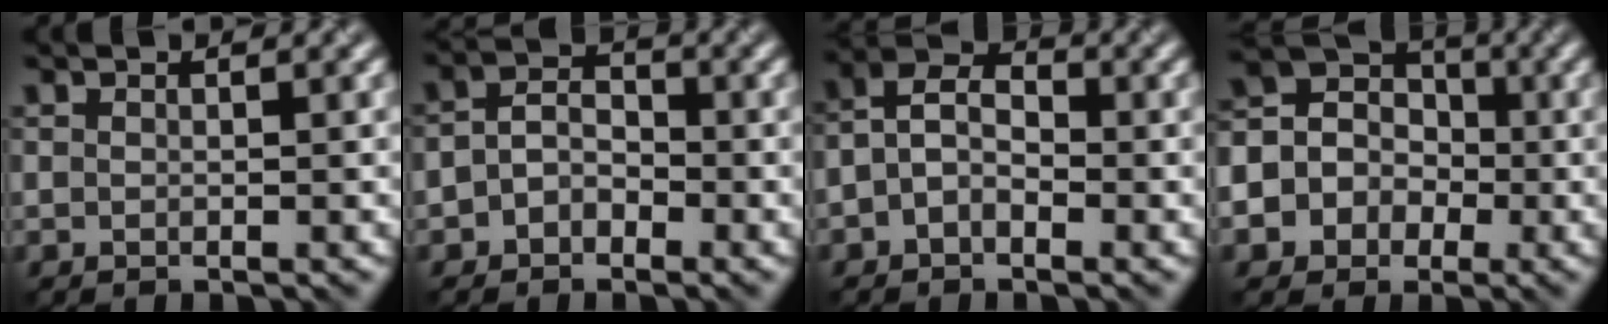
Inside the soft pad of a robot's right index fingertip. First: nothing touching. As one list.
[{"total": 2.6, "force": [-1.1, 2.0, 1.3], "torque": [-0.024, 0.007, -0.029]}, {"total": 3.6, "force": [-0.7, 2.4, 2.6], "torque": [-0.049, 0.012, -0.026]}, {"total": 8.7, "force": [-2.1, 8.0, 2.7], "torque": [-0.068, 0.017, -0.061]}]